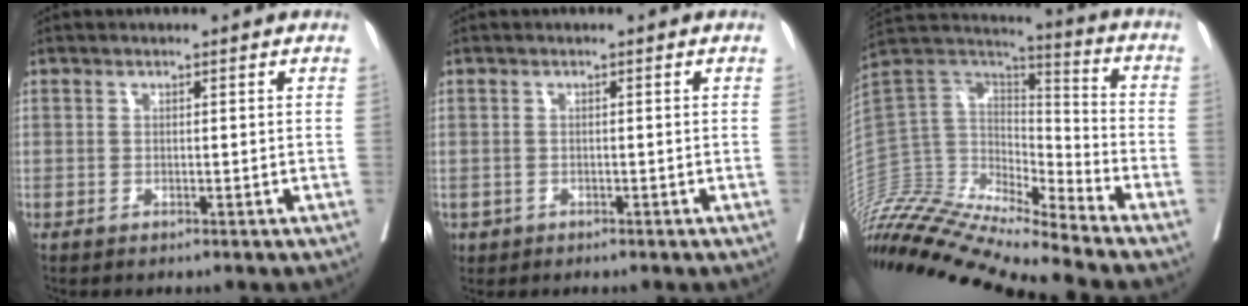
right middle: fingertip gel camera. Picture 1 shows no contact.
{"total": 1.4, "force": [-0.6, 1.2, 0.3], "torque": [-0.008, 0.002, -0.003]}
{"total": 22.9, "force": [-21.1, 1.9, 8.6], "torque": [-0.185, 0.032, -0.373]}